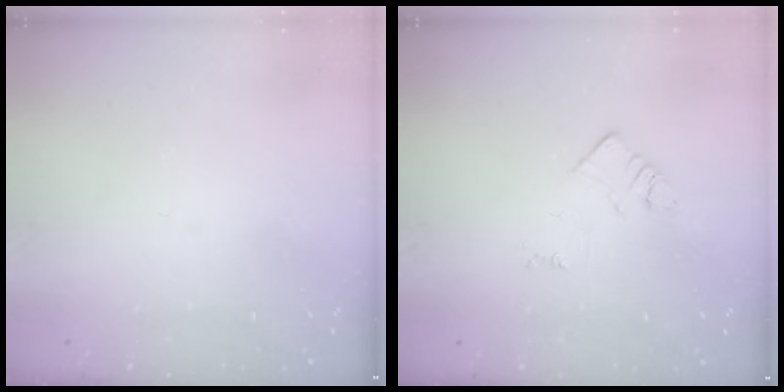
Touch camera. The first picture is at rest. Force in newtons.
{"total": 2.1, "press": 2.1, "slide": 0.3}